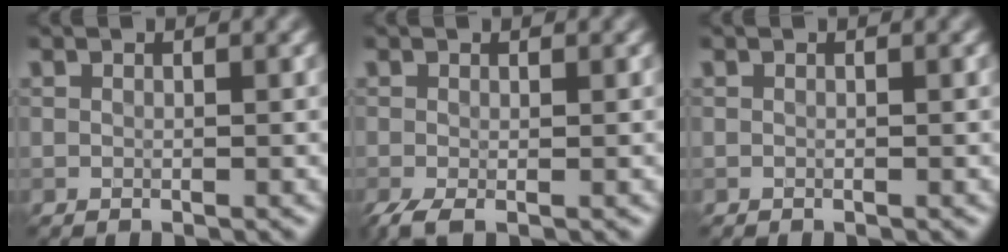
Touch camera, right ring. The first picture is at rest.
{"total": 1.8, "force": [-0.8, 0.4, 1.5], "torque": [-0.036, -0.009, -0.020]}
{"total": 0.0}